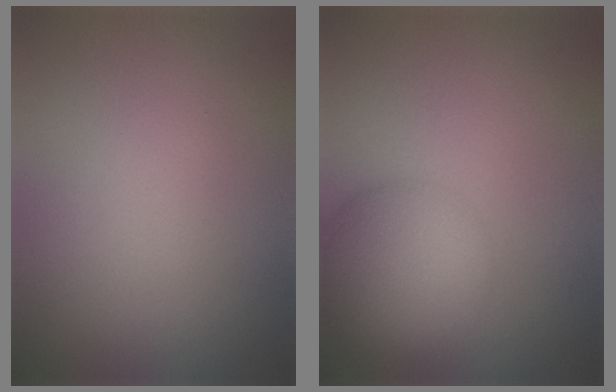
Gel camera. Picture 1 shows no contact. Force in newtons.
{"total": 6.7, "press": 6.7, "slide": 0.5}